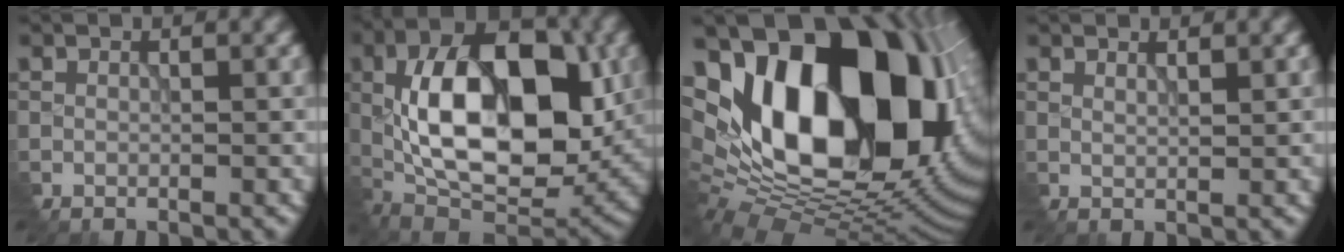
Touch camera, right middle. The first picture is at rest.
{"total": 14.4, "force": [0.2, 7.8, 12.1], "torque": [-0.188, 0.004, -0.003]}
{"total": 19.7, "force": [3.6, 12.3, 15.0], "torque": [-0.253, 0.006, 0.074]}
{"total": 1.0, "force": [0.9, 0.0, 0.4], "torque": [-0.013, -0.003, 0.014]}